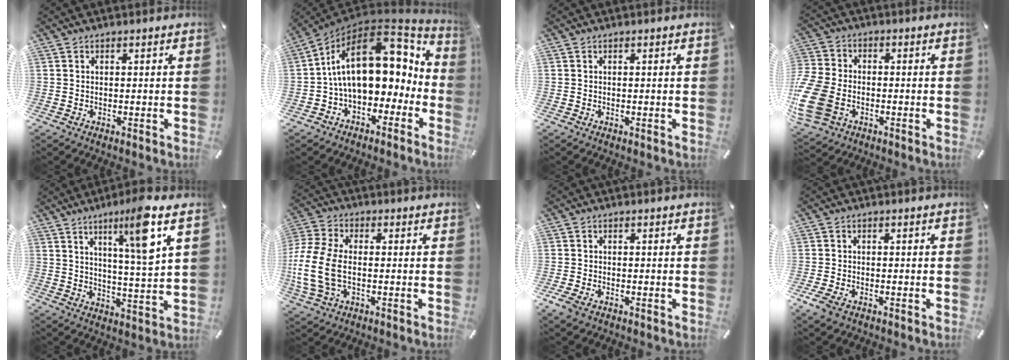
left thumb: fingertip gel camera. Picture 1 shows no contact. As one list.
[{"total": 20.9, "force": [3.8, 12.9, 16.0], "torque": [-0.274, -0.026, 0.073]}, {"total": 0.0}, {"total": 13.2, "force": [-4.3, 9.7, 7.9], "torque": [-0.183, 0.024, -0.076]}, {"total": 11.8, "force": [6.5, 1.1, 9.8], "torque": [-0.154, -0.033, 0.097]}, {"total": 12.4, "force": [-1.9, 8.2, 9.0], "torque": [-0.208, 0.002, -0.033]}, {"total": 2.3, "force": [-1.3, 1.4, 1.3], "torque": [-0.035, -0.002, -0.029]}, {"total": 3.0, "force": [-1.8, 1.8, 1.7], "torque": [-0.040, 0.004, -0.036]}]